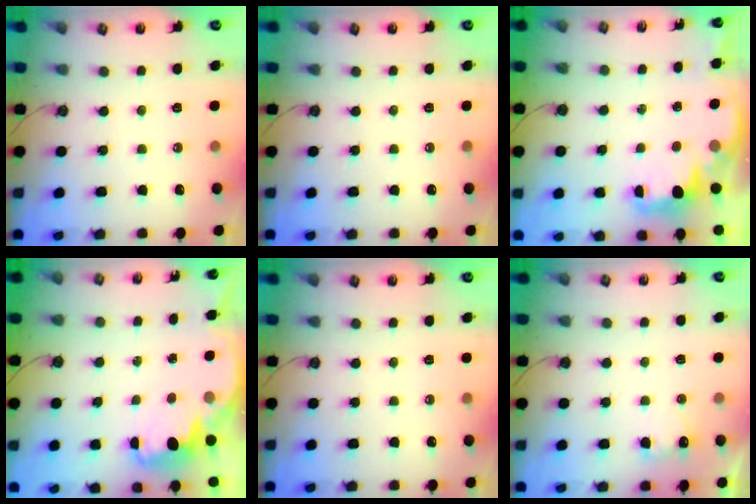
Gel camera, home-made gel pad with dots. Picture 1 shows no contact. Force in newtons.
{"total": 0.0}
{"total": 2.2, "press": 2.1, "slide": 0.8}
{"total": 2.3, "press": 2.3, "slide": 0.4}
{"total": 0.0}
{"total": 4.8, "press": 4.6, "slide": 1.1}